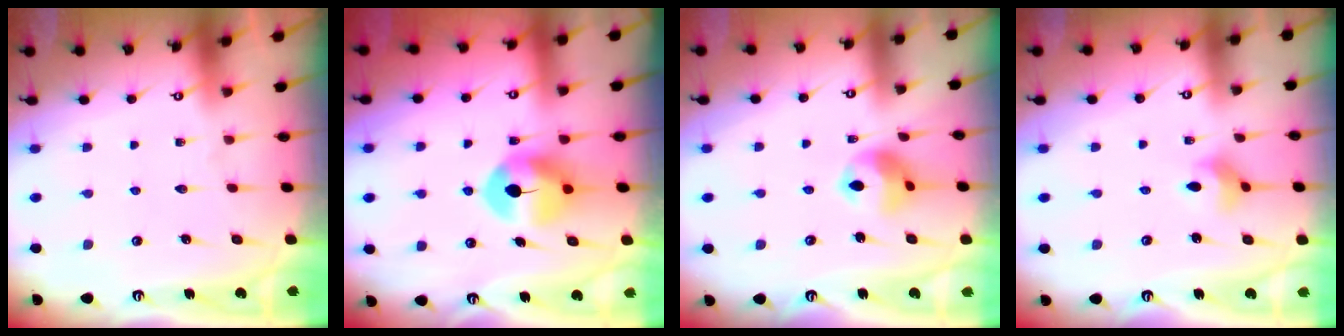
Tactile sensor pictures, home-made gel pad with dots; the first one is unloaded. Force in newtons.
{"total": 7.9, "press": 7.8, "slide": 1.1}
{"total": 9.9, "press": 9.8, "slide": 1.2}
{"total": 3.8, "press": 3.8, "slide": 0.6}